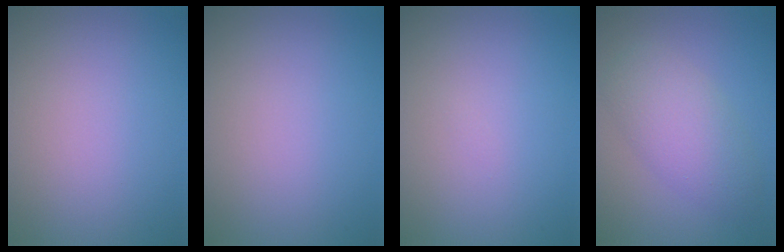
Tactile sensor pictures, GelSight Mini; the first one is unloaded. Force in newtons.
{"total": 0.0}
{"total": 0.0}
{"total": 4.8, "press": 4.8, "slide": 0.1}